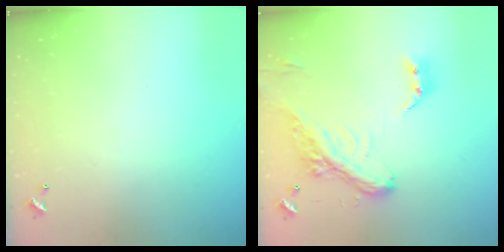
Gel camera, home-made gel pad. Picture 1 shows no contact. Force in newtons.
{"total": 10.0, "press": 9.8, "slide": 2.0}